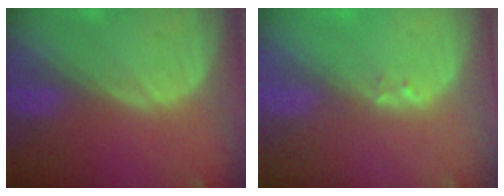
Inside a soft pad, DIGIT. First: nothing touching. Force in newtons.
{"total": 1.0, "press": 0.9, "slide": 0.5}